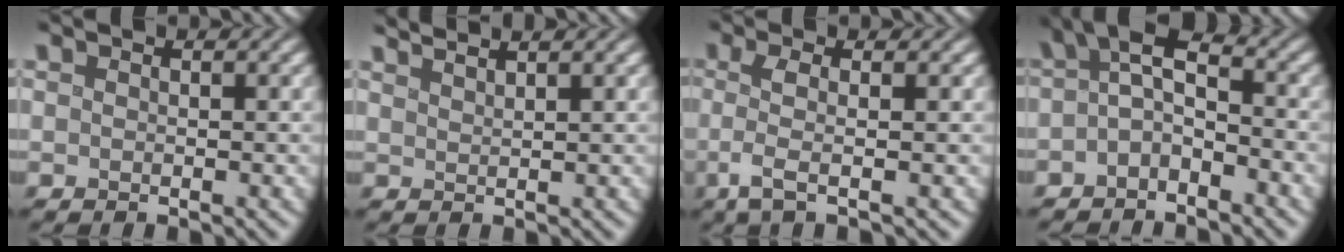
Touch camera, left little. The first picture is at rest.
{"total": 2.8, "force": [2.4, 0.7, 1.4], "torque": [0.002, 0.009, 0.020]}
{"total": 3.2, "force": [-0.3, 0.9, 3.1], "torque": [-0.060, -0.004, -0.011]}
{"total": 3.7, "force": [-0.7, 1.8, 3.1], "torque": [-0.049, 0.015, -0.027]}